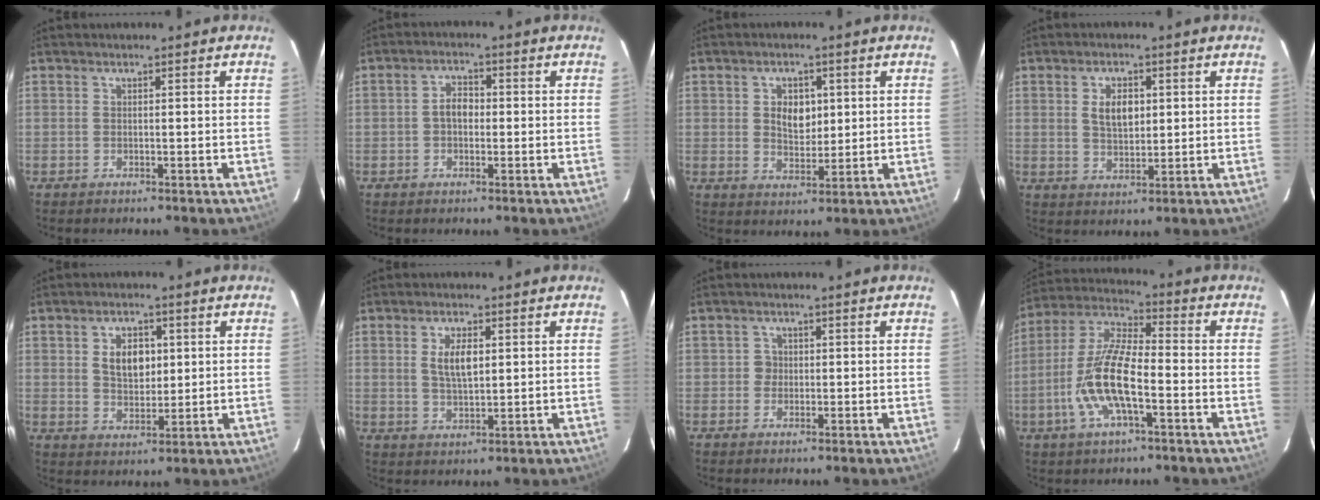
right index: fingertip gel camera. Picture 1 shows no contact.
{"total": 3.4, "force": [-0.3, 2.4, 2.4], "torque": [-0.042, 0.012, -0.006]}
{"total": 5.6, "force": [1.2, 3.9, 3.8], "torque": [-0.060, 0.005, 0.025]}
{"total": 5.5, "force": [1.3, 3.1, 4.3], "torque": [-0.075, 0.005, 0.029]}
{"total": 6.5, "force": [1.6, 4.1, 4.8], "torque": [-0.081, 0.007, 0.033]}
{"total": 5.3, "force": [1.3, 2.3, 4.6], "torque": [-0.085, 0.002, 0.027]}
{"total": 1.8, "force": [-0.3, 1.8, 0.0], "torque": [0.002, 0.006, -0.005]}
{"total": 13.5, "force": [-4.3, 4.0, 12.1], "torque": [-0.251, 0.000, -0.085]}